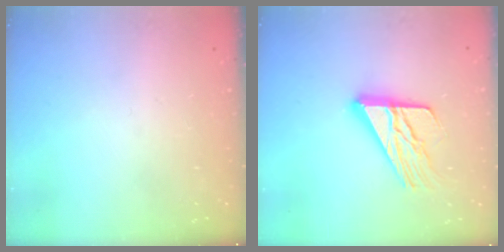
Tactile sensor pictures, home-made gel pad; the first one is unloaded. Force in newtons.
{"total": 16.5, "press": 16.5, "slide": 1.6}